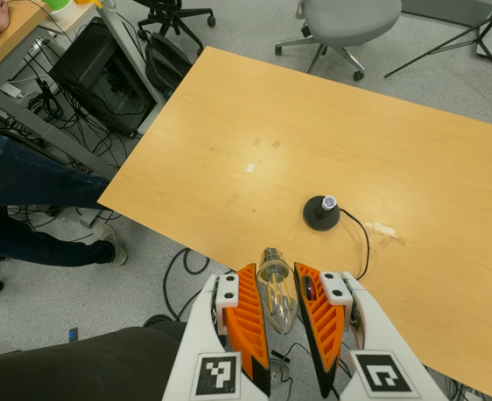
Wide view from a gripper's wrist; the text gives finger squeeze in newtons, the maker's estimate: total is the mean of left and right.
{"total": 14.0, "left": 15.2, "right": 12.9}